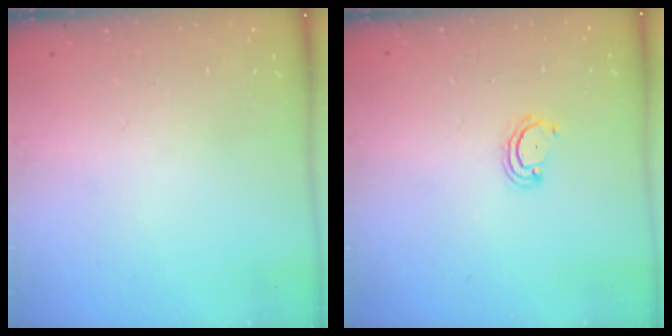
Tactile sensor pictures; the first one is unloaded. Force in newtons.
{"total": 3.1, "press": 3.0, "slide": 0.4}